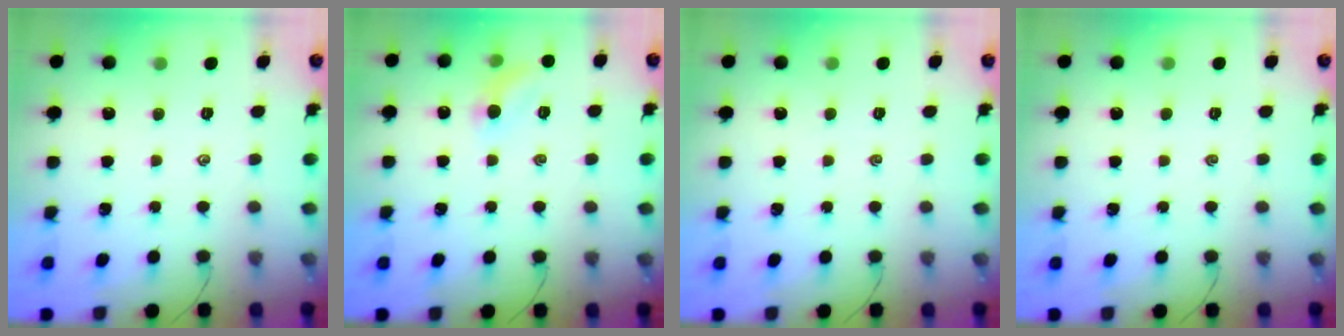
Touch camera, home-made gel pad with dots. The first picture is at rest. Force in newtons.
{"total": 6.2, "press": 6.1, "slide": 1.2}
{"total": 0.0}
{"total": 0.0}